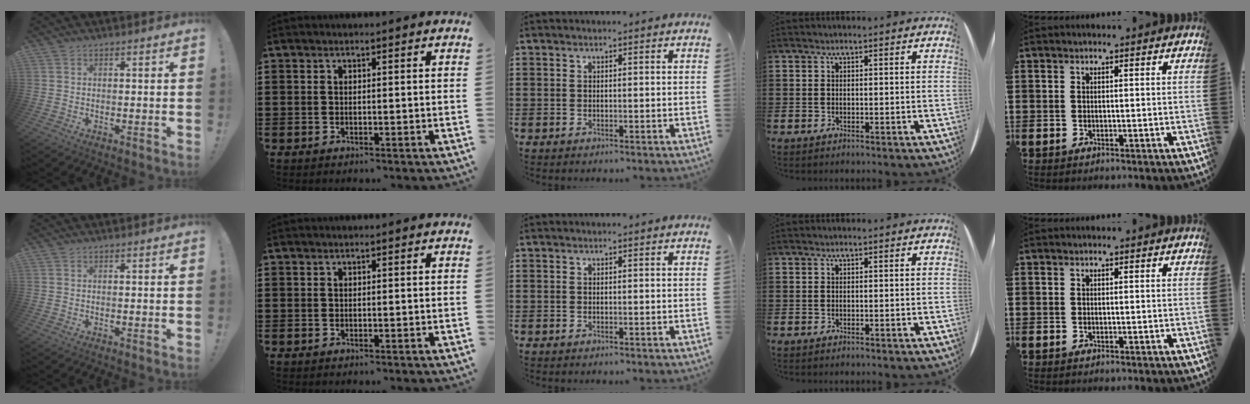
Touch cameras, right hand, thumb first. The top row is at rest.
{}